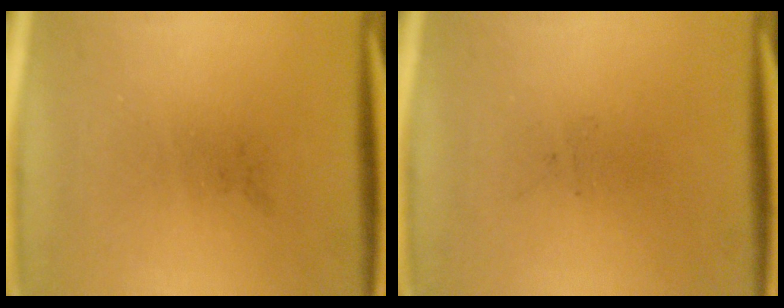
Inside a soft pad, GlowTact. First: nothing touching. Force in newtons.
{"total": 0.0}